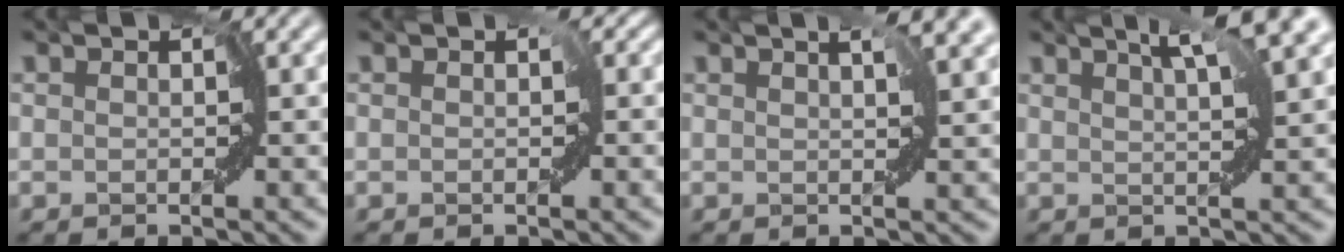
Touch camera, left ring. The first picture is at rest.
{"total": 0.8, "force": [-0.1, 0.6, 0.4], "torque": [0.006, 0.007, -0.005]}
{"total": 3.0, "force": [1.5, 0.9, 2.5], "torque": [-0.031, 0.005, 0.027]}
{"total": 4.2, "force": [3.1, -0.1, 2.8], "torque": [-0.043, 0.009, 0.049]}